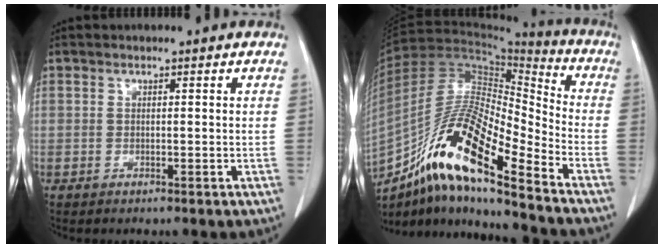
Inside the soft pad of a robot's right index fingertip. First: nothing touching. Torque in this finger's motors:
{"motor_torque": [1.10, -1.04, 0.37, 0.10]}